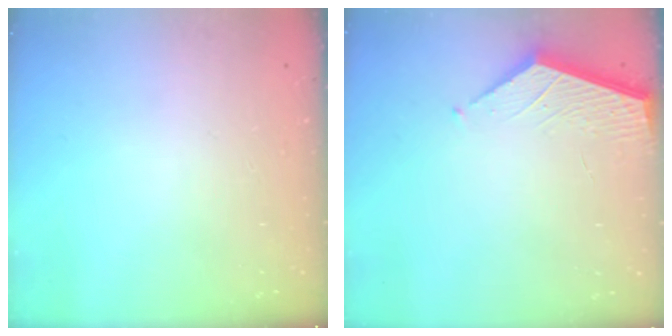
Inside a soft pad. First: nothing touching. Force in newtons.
{"total": 2.1, "press": 2.1, "slide": 0.2}